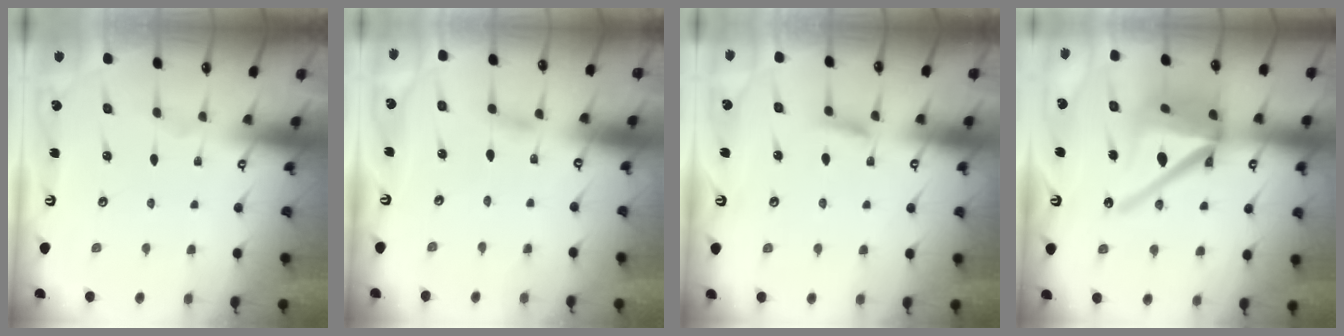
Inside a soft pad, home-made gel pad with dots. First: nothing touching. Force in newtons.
{"total": 2.9, "press": 2.9, "slide": 0.3}
{"total": 6.6, "press": 6.6, "slide": 0.8}
{"total": 20.2, "press": 20.0, "slide": 2.7}